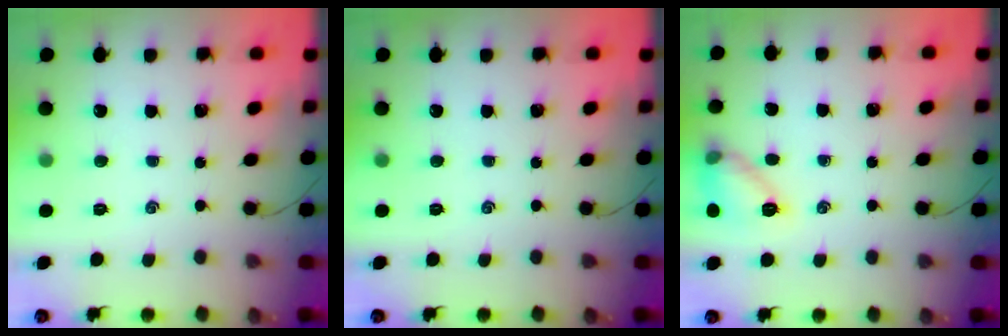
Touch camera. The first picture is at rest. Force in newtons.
{"total": 0.0}
{"total": 10.3, "press": 10.2, "slide": 1.3}